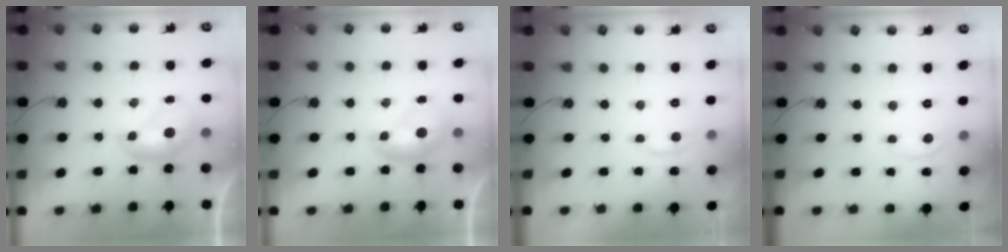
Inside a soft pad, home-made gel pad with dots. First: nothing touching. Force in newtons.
{"total": 0.0}
{"total": 1.0, "press": 0.6, "slide": 0.9}
{"total": 2.8, "press": 2.7, "slide": 0.5}